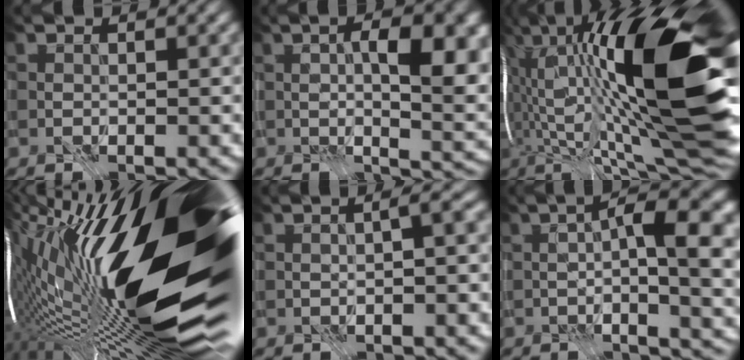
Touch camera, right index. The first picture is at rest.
{"total": 7.9, "force": [1.1, 2.9, 7.3], "torque": [-0.103, 0.001, 0.018]}
{"total": 21.6, "force": [3.1, 6.2, 20.4], "torque": [-0.360, 0.030, 0.051]}
{"total": 22.9, "force": [2.6, 8.0, 21.3], "torque": [-0.377, -0.002, 0.027]}
{"total": 1.6, "force": [-0.5, 0.1, 1.5], "torque": [-0.026, 0.005, -0.011]}
{"total": 6.5, "force": [-0.2, 1.3, 6.4], "torque": [-0.096, 0.017, -0.011]}